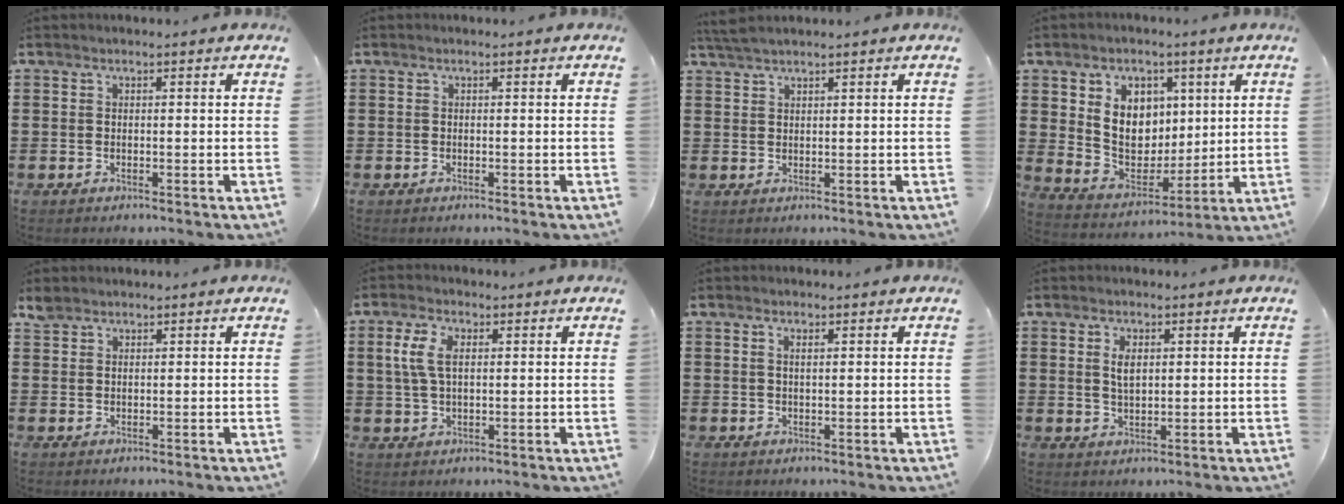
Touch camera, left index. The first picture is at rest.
{"total": 0.0}
{"total": 1.9, "force": [1.7, -0.1, 0.7], "torque": [-0.017, 0.001, 0.033]}
{"total": 8.7, "force": [2.8, 7.2, 4.0], "torque": [-0.102, 0.001, 0.054]}
{"total": 2.0, "force": [1.8, 0.8, 0.4], "torque": [-0.014, 0.002, 0.036]}
{"total": 5.3, "force": [1.5, 2.7, 4.3], "torque": [-0.109, 0.004, 0.020]}
{"total": 1.3, "force": [0.5, 0.5, 1.1], "torque": [-0.023, 0.003, 0.009]}
{"total": 2.7, "force": [0.9, 1.3, 2.2], "torque": [-0.040, 0.003, 0.014]}